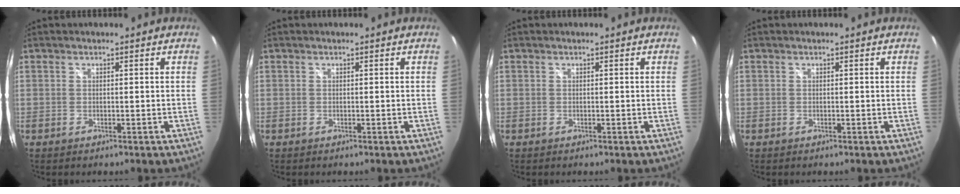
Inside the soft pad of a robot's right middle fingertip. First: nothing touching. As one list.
[{"total": 0.0}, {"total": 0.0}, {"total": 0.0}]